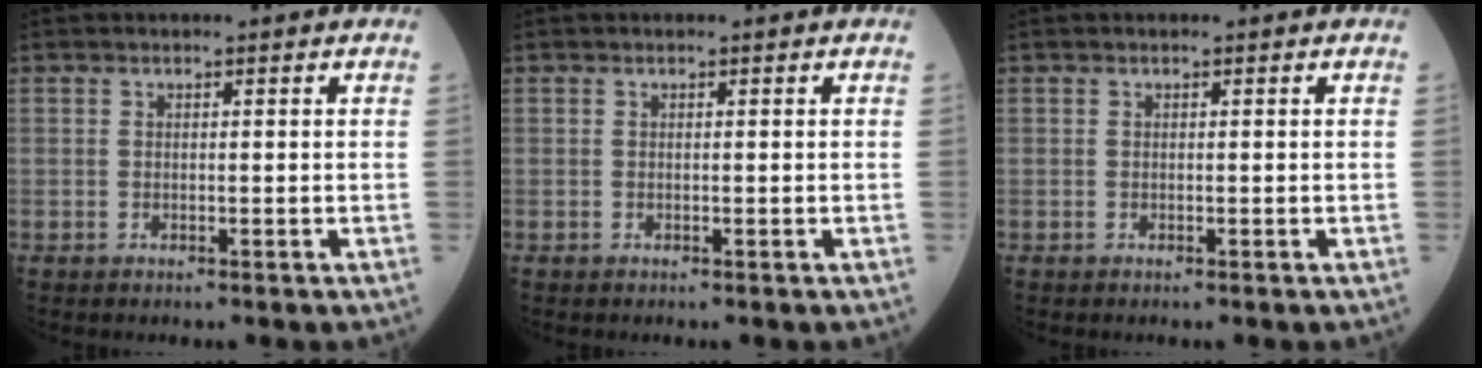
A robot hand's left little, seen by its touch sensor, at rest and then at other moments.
{"total": 0.0}
{"total": 0.0}